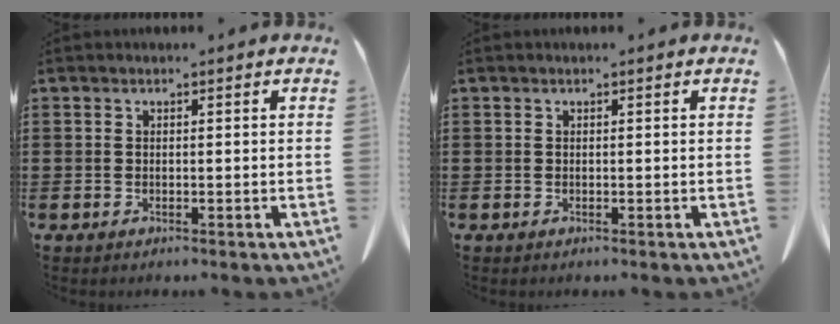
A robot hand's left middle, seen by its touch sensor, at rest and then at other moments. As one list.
[{"total": 0.0}]